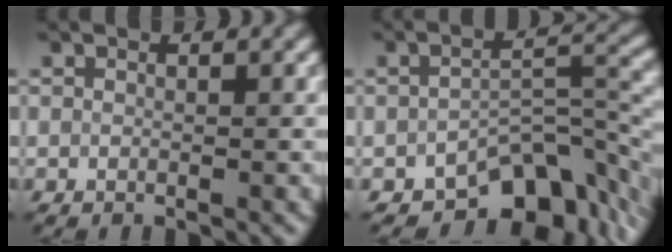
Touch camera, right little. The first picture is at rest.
{"total": 7.3, "force": [-5.2, 2.9, 4.2], "torque": [-0.044, 0.001, -0.071]}